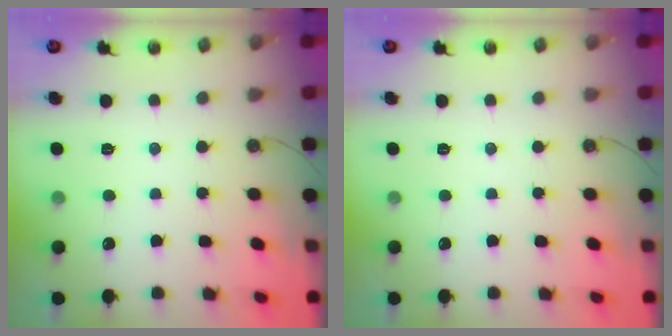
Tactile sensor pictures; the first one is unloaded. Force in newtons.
{"total": 0.0}